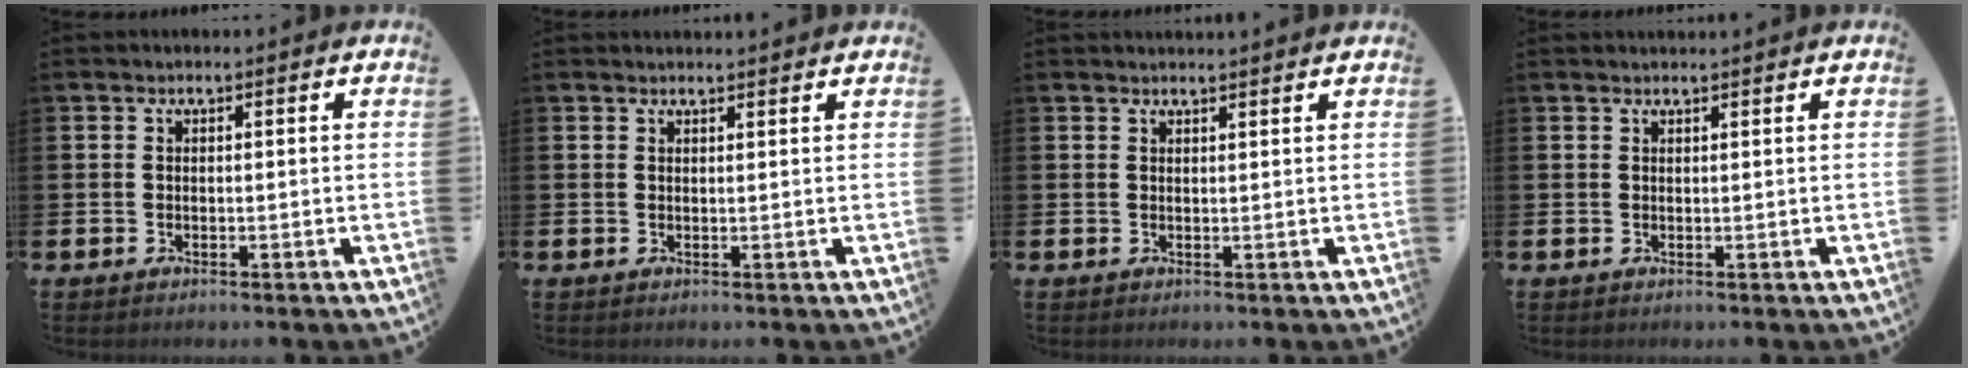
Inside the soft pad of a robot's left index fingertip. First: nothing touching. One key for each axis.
{"total": 1.1, "fx": 1.1, "fy": -0.1, "fz": 0.0, "tx": 0.008, "ty": -0.006, "tz": 0.019}
{"total": 1.1, "fx": 1.1, "fy": -0.2, "fz": 0.0, "tx": 0.009, "ty": -0.009, "tz": 0.019}
{"total": 0.7, "fx": 0.7, "fy": -0.1, "fz": 0.0, "tx": 0.001, "ty": -0.002, "tz": 0.013}